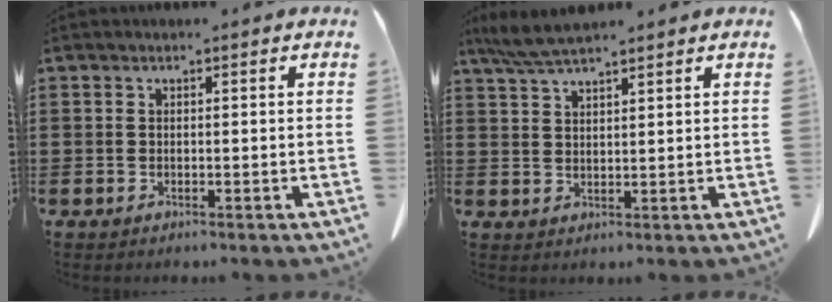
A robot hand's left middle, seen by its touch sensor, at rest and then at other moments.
{"total": 4.7, "force": [3.9, 0.5, 2.6], "torque": [-0.059, -0.005, 0.074]}